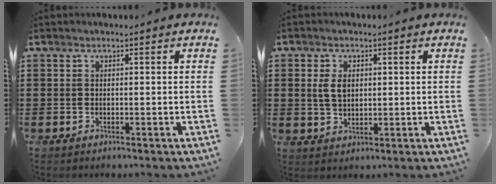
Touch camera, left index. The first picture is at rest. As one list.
[{"total": 3.8, "force": [0.9, 2.4, 2.8], "torque": [-0.069, 0.006, 0.012]}]